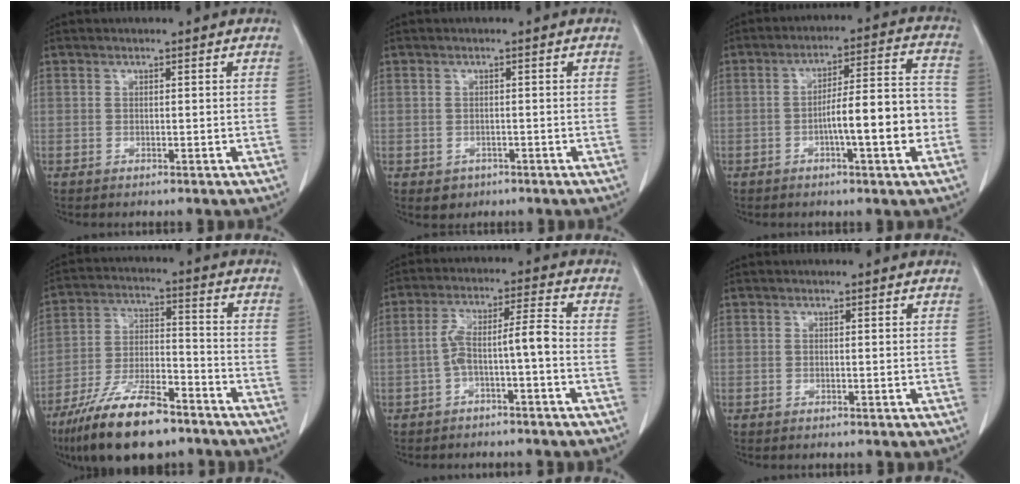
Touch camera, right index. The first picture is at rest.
{"total": 2.2, "force": [-1.0, 1.9, 0.4], "torque": [-0.001, 0.005, -0.007]}
{"total": 11.0, "force": [-2.9, 1.2, 10.5], "torque": [-0.162, 0.021, -0.044]}
{"total": 15.6, "force": [-11.3, 4.4, 9.8], "torque": [-0.196, -0.014, -0.204]}
{"total": 6.4, "force": [-2.0, 0.5, 6.0], "torque": [-0.113, 0.031, -0.032]}
{"total": 0.0}